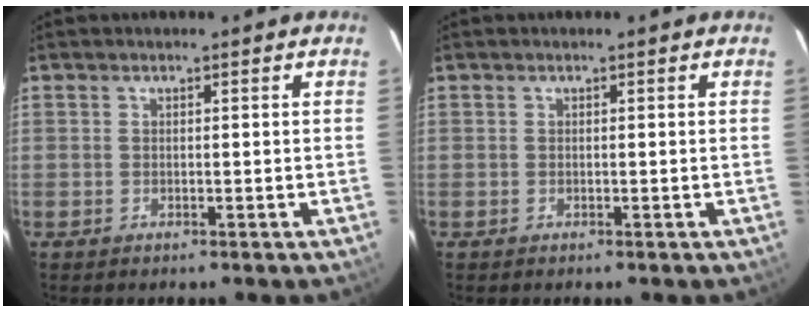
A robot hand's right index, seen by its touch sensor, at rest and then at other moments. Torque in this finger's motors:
{"motor_torque": [0.00, 0.00, 0.00, 0.00]}